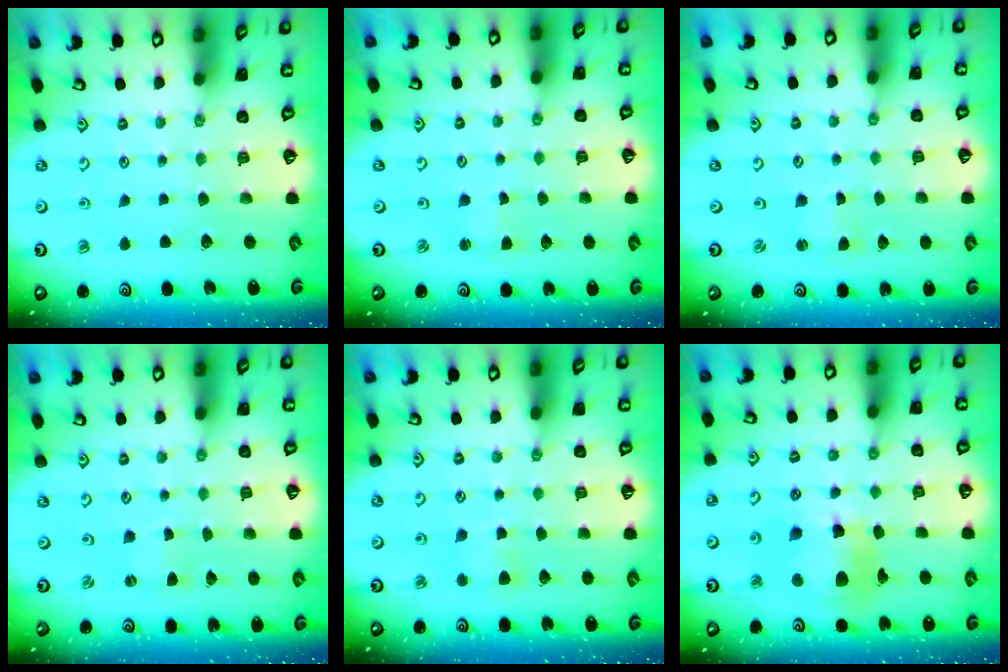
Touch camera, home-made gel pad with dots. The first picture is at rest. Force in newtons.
{"total": 1.6, "press": 1.6, "slide": 0.3}
{"total": 1.0, "press": 1.0, "slide": 0.1}
{"total": 0.7, "press": 0.7, "slide": 0.1}
{"total": 4.1, "press": 4.0, "slide": 0.9}
{"total": 13.6, "press": 13.5, "slide": 1.6}